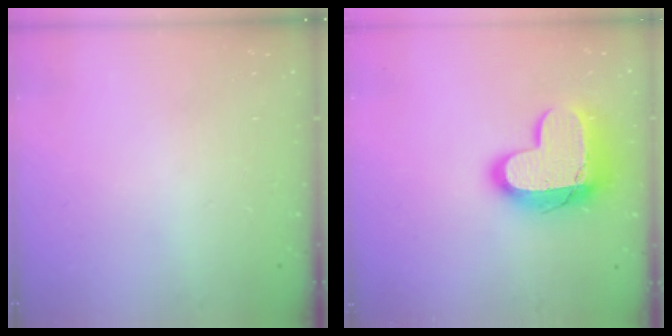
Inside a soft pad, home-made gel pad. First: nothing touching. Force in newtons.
{"total": 16.2, "press": 16.1, "slide": 1.1}